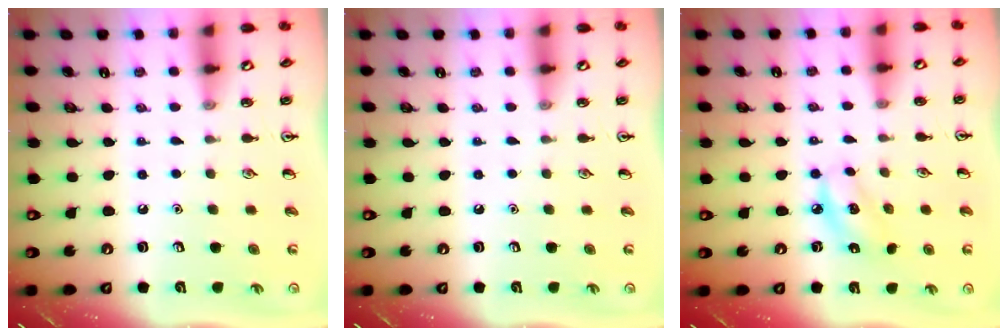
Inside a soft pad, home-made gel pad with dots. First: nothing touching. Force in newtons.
{"total": 0.0}
{"total": 5.4, "press": 5.4, "slide": 1.0}